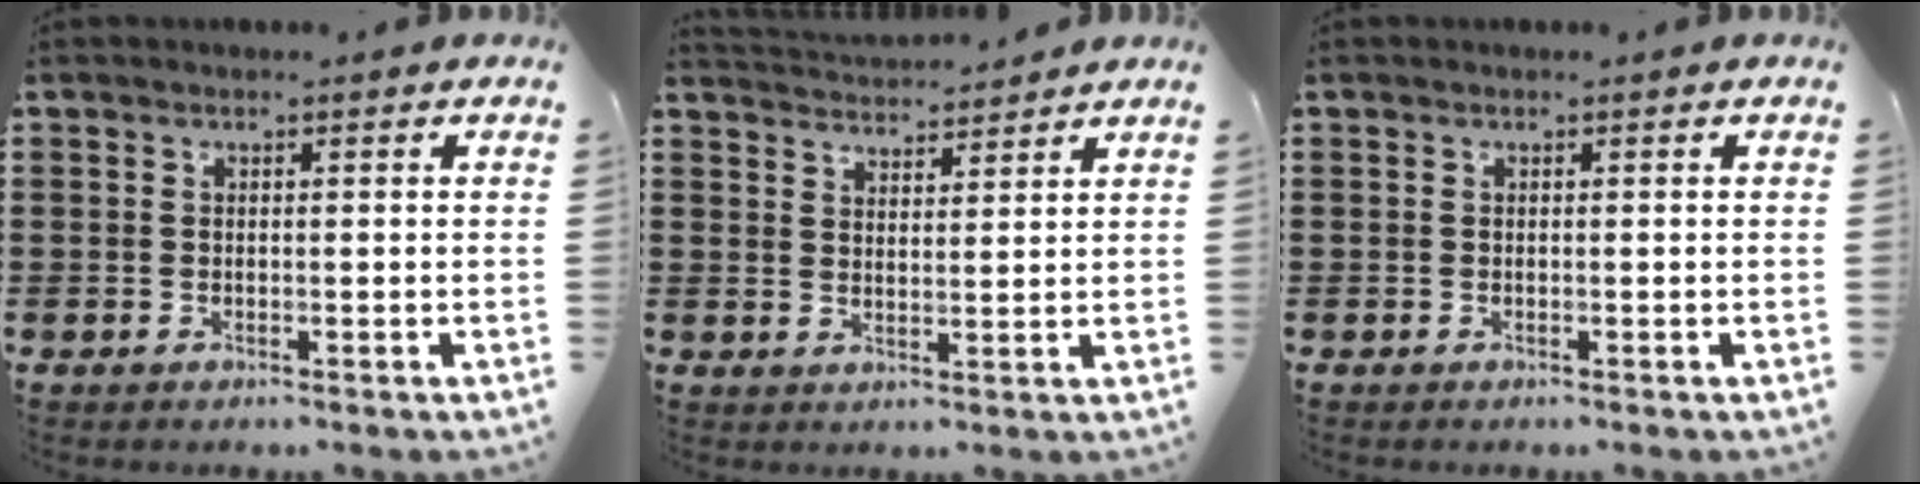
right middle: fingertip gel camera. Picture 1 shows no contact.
{"total": 3.2, "force": [3.2, 0.0, -0.3], "torque": [-0.005, -0.014, 0.058]}
{"total": 0.0}